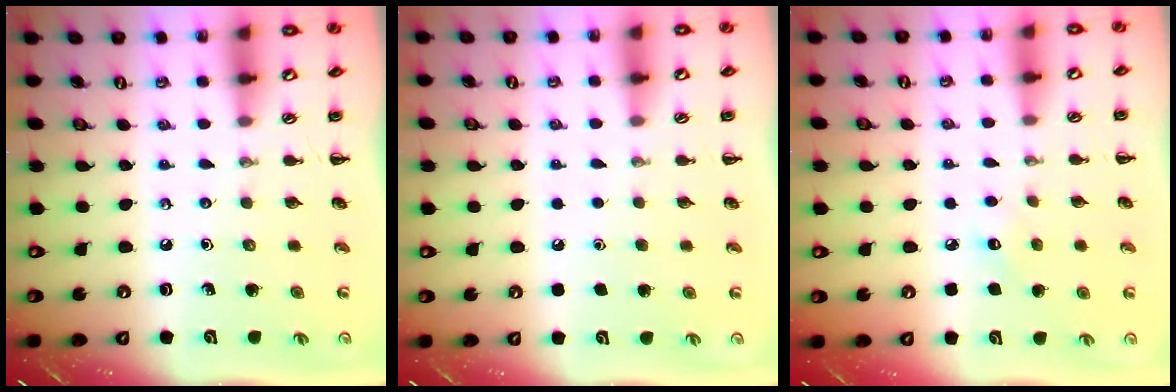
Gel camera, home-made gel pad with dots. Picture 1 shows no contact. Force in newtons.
{"total": 1.8, "press": 1.7, "slide": 0.1}
{"total": 5.6, "press": 5.5, "slide": 1.0}